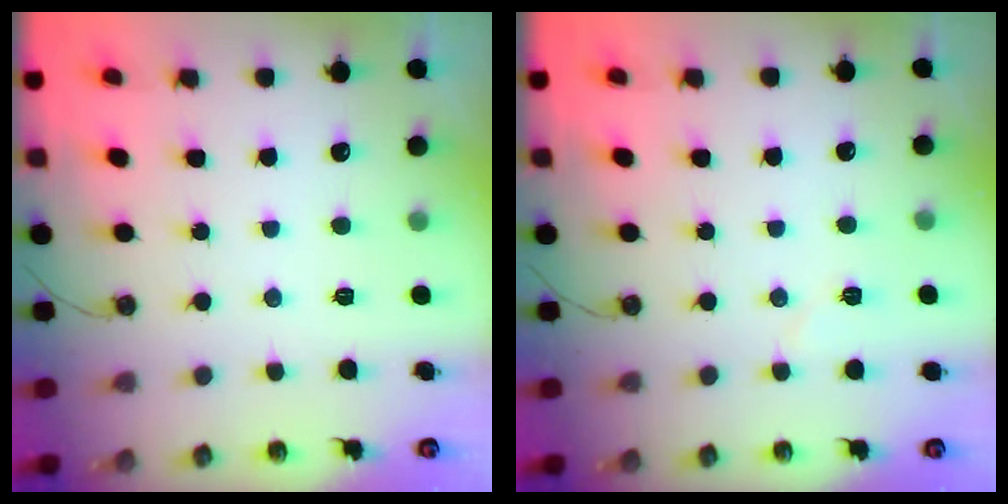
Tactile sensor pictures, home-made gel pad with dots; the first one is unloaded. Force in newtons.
{"total": 4.2, "press": 4.0, "slide": 1.3}